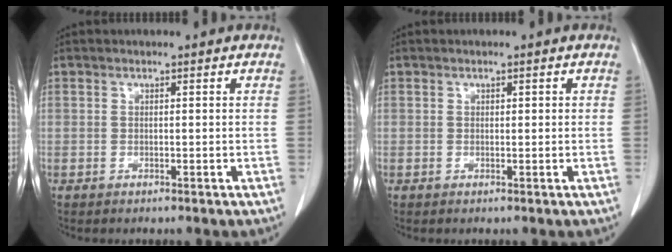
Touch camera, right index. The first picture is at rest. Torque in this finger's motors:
{"motor_torque": [-0.10, -0.11, -0.01, -0.01]}